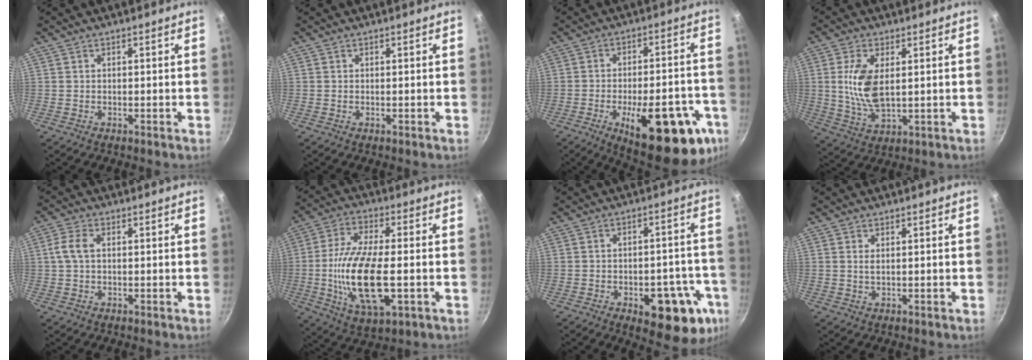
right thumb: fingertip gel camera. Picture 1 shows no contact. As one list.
[{"total": 0.0}, {"total": 22.5, "force": [-9.7, 8.3, 18.5], "torque": [-0.206, 0.035, -0.123]}, {"total": 9.7, "force": [1.4, 4.8, 8.3], "torque": [-0.170, -0.013, 0.035]}, {"total": 4.0, "force": [0.5, 2.4, 3.2], "torque": [-0.081, 0.011, 0.007]}, {"total": 17.6, "force": [-2.5, 7.2, 15.9], "torque": [-0.313, 0.001, -0.040]}, {"total": 14.9, "force": [-6.5, 6.3, 11.8], "torque": [-0.117, 0.038, -0.072]}, {"total": 1.1, "force": [0.3, 0.5, 1.0], "torque": [-0.021, -0.002, 0.010]}]